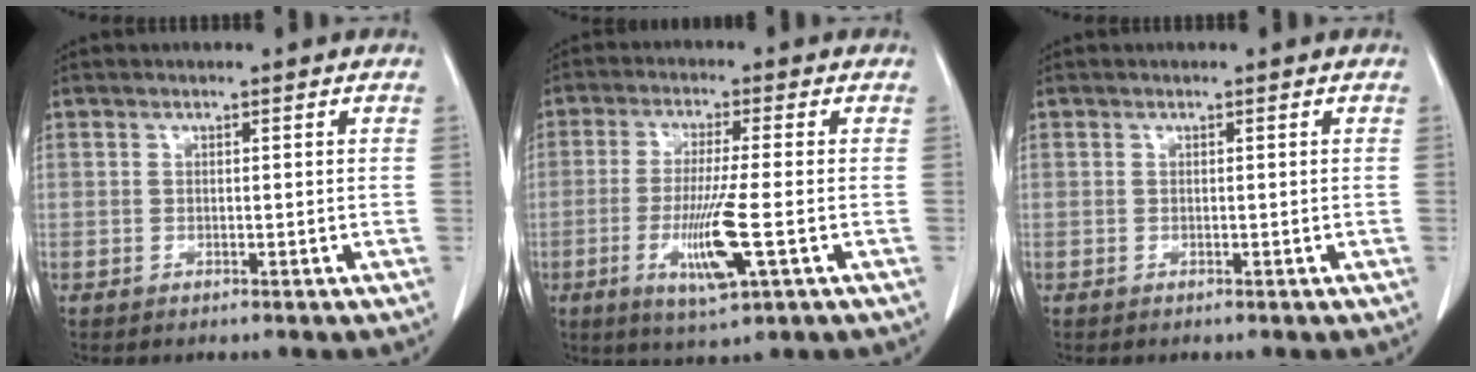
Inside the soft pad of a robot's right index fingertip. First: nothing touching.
{"total": 9.0, "force": [-2.6, -0.1, 8.6], "torque": [-0.167, -0.022, -0.047]}
{"total": 0.0}